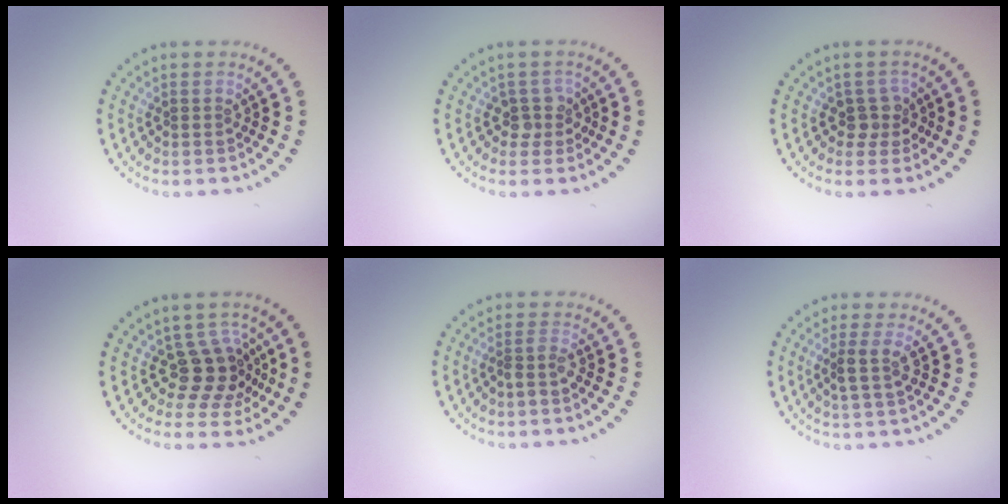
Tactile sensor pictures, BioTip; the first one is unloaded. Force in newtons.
{"total": 1.9, "press": 1.3, "slide": 1.3}
{"total": 1.8, "press": 1.4, "slide": 1.1}
{"total": 3.6, "press": 2.7, "slide": 2.3}
{"total": 1.5, "press": 1.0, "slide": 1.0}
{"total": 2.0, "press": 1.7, "slide": 1.1}